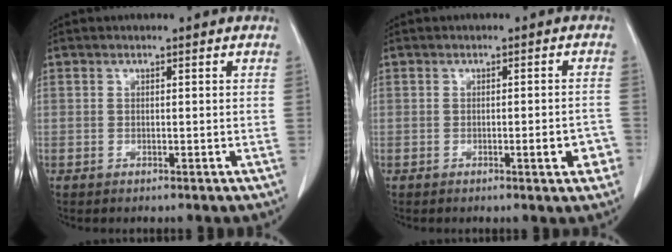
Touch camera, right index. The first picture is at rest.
{"total": 3.7, "force": [-1.6, 0.7, 3.3], "torque": [-0.036, -0.001, -0.020]}